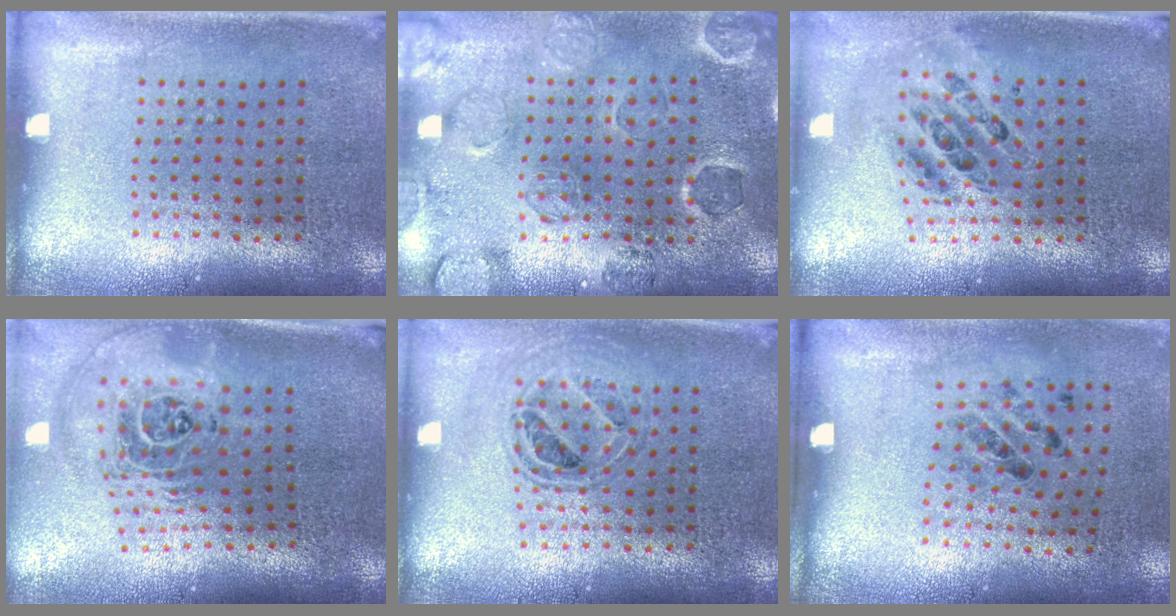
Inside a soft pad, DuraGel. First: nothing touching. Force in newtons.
{"total": 0.6, "press": 0.5, "slide": 0.3}
{"total": 0.8, "press": 0.7, "slide": 0.1}
{"total": 2.6, "press": 1.9, "slide": 1.8}
{"total": 0.8, "press": 0.8, "slide": 0.0}
{"total": 1.3, "press": 0.8, "slide": 1.1}